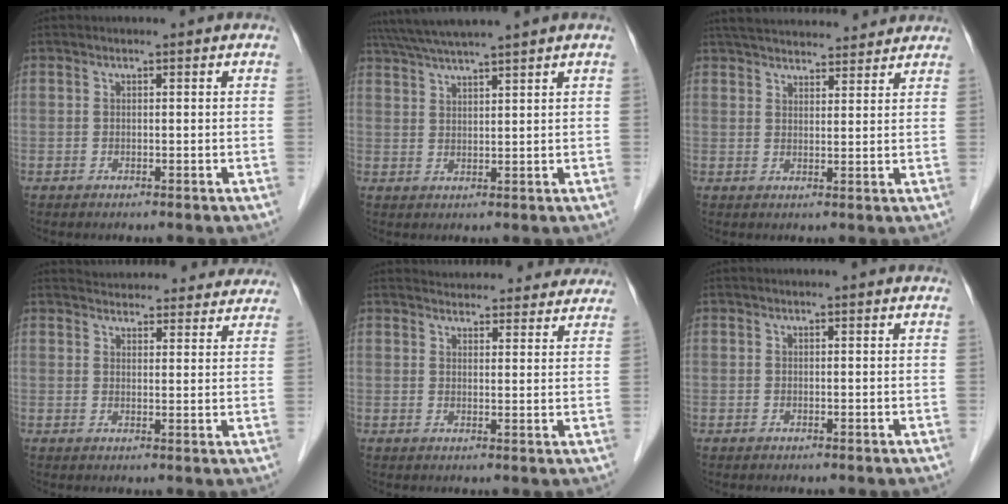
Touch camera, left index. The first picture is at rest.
{"total": 8.3, "force": [7.1, -1.4, 3.9], "torque": [-0.068, 0.023, 0.116]}
{"total": 16.4, "force": [15.1, 3.4, 5.4], "torque": [-0.084, 0.043, 0.217]}
{"total": 20.1, "force": [19.1, 4.6, 4.5], "torque": [-0.061, -0.002, 0.230]}
{"total": 17.9, "force": [17.0, 4.0, 3.8], "torque": [-0.041, 0.004, 0.200]}
{"total": 2.1, "force": [2.0, 0.2, 0.7], "torque": [-0.012, 0.012, 0.016]}